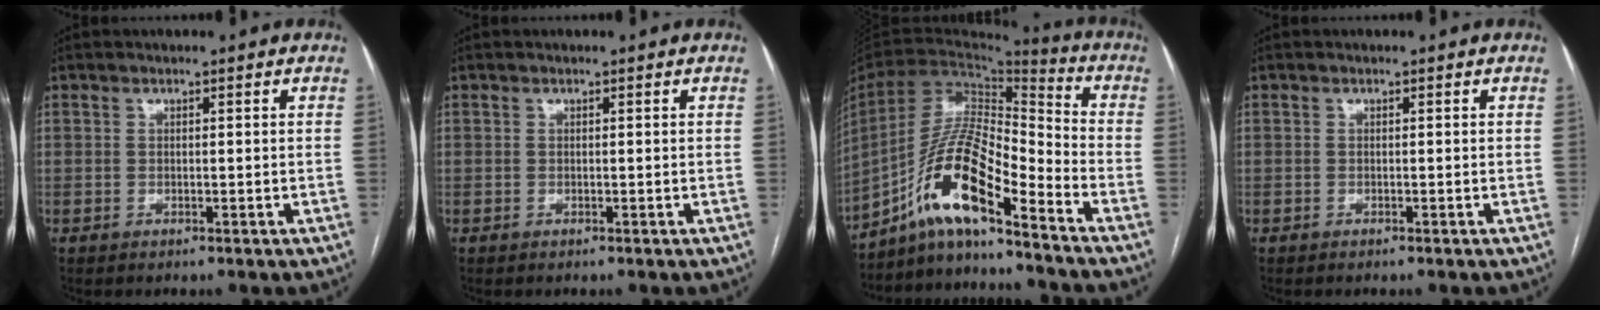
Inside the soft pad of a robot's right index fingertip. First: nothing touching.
{"total": 0.0}
{"total": 14.7, "force": [-9.8, 2.1, 10.8], "torque": [-0.210, 0.014, -0.177]}
{"total": 0.0}